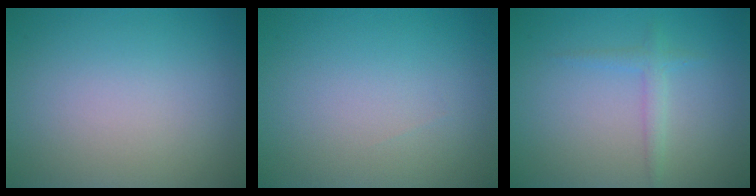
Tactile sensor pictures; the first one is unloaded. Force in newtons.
{"total": 0.0}
{"total": 1.4, "press": 1.4, "slide": 0.0}